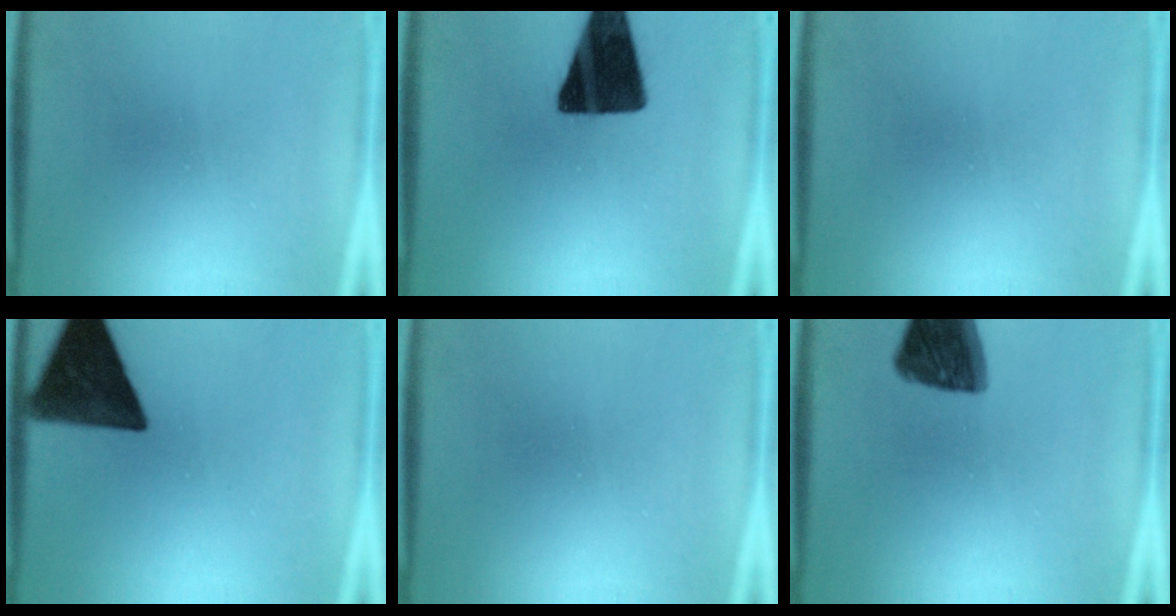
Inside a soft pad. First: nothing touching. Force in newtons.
{"total": 16.3}
{"total": 0.0}
{"total": 15.1}
{"total": 0.0}
{"total": 12.8}